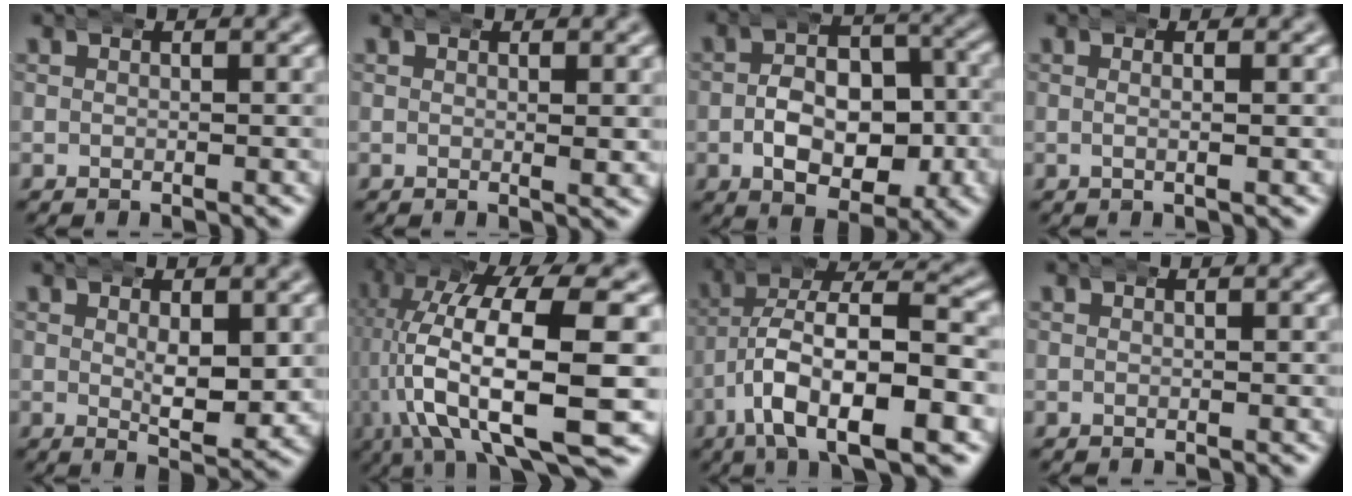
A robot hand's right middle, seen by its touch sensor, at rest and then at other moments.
{"total": 0.9, "force": [0.4, 0.1, 0.8], "torque": [-0.013, -0.001, 0.004]}
{"total": 7.9, "force": [-2.1, 5.1, 5.7], "torque": [-0.063, -0.005, -0.035]}
{"total": 1.5, "force": [-0.1, 0.1, 1.5], "torque": [-0.026, 0.004, -0.004]}
{"total": 3.9, "force": [0.6, 1.5, 3.6], "torque": [-0.058, -0.017, 0.014]}
{"total": 12.9, "force": [-2.1, 5.8, 11.3], "torque": [-0.200, -0.021, -0.020]}
{"total": 11.0, "force": [-1.5, 5.9, 9.1], "torque": [-0.157, -0.014, -0.021]}
{"total": 0.0}